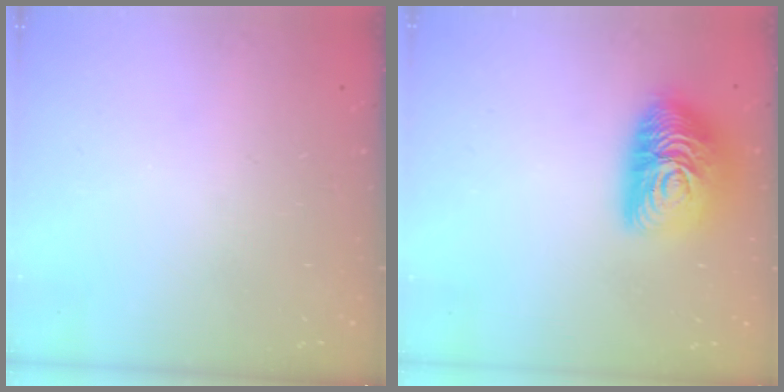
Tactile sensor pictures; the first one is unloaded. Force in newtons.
{"total": 16.9, "press": 16.9, "slide": 1.1}